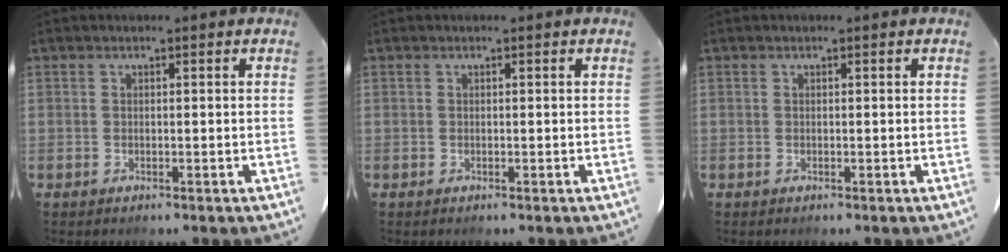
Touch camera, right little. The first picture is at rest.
{"total": 0.0}
{"total": 0.0}